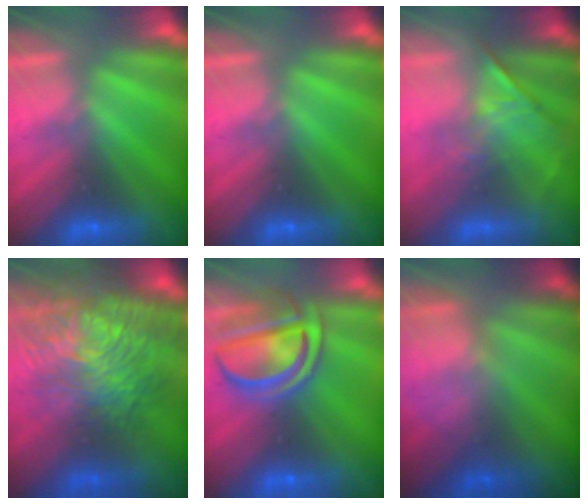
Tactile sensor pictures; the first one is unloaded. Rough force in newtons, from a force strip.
{"total": 0.0}
{"total": 1.1}
{"total": 7.6}
{"total": 6.9}
{"total": 6.2}